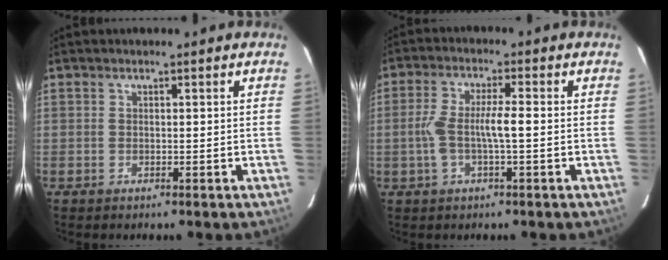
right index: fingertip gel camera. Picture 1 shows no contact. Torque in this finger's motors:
{"motor_torque": [0.18, -0.07, 0.17, 0.08]}